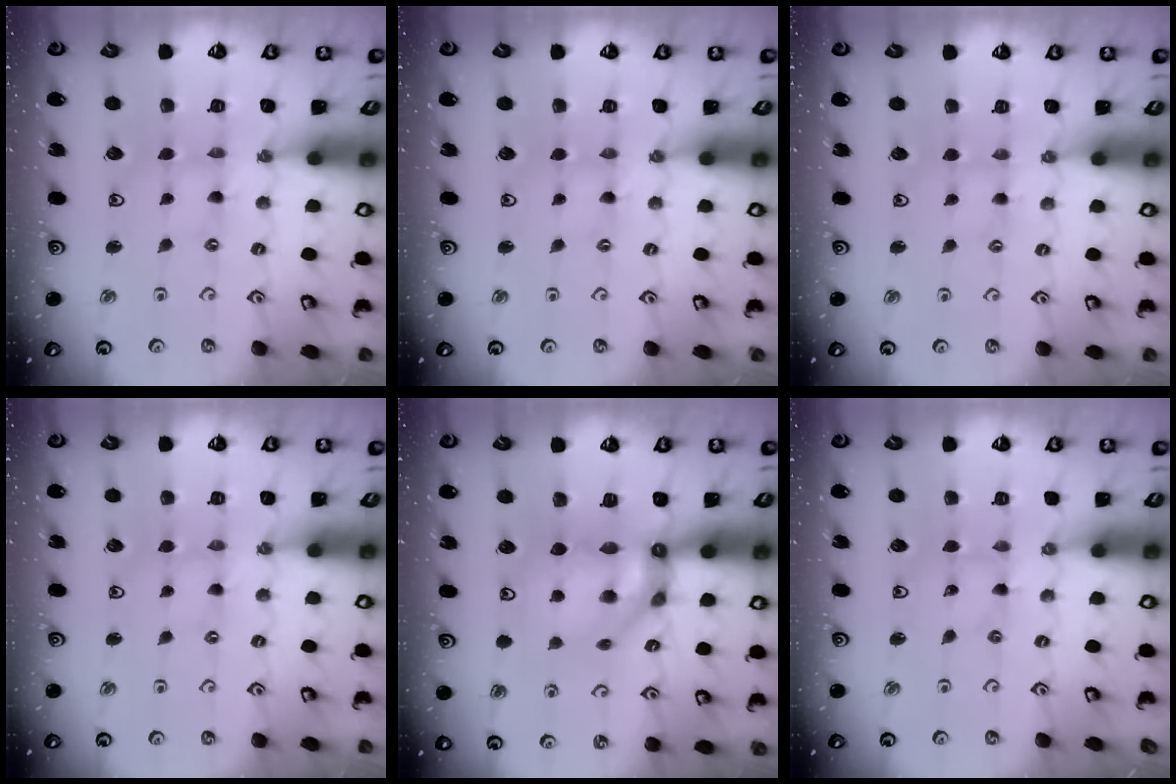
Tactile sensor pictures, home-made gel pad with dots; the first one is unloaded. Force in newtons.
{"total": 2.4, "press": 2.3, "slide": 0.4}
{"total": 2.0, "press": 2.0, "slide": 0.3}
{"total": 0.0}
{"total": 11.1, "press": 10.9, "slide": 1.8}
{"total": 0.0}